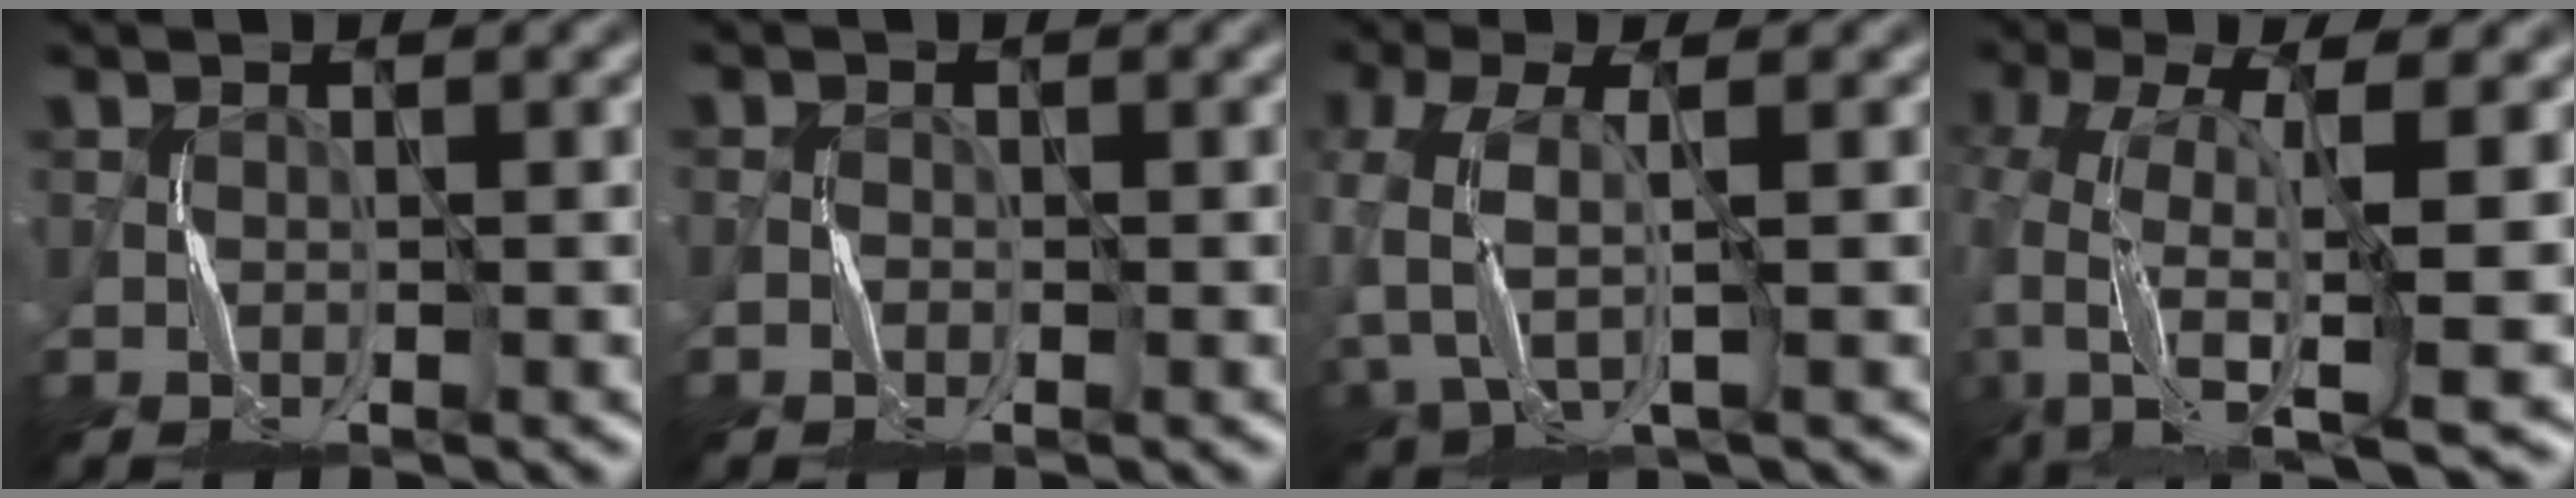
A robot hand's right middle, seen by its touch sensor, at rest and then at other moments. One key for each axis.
{"total": 1.0, "fx": -0.6, "fy": 0.8, "fz": 0.0, "tx": 0.002, "ty": 0.002, "tz": -0.011}
{"total": 4.7, "fx": -1.3, "fy": 2.5, "fz": 3.8, "tx": -0.108, "ty": -0.003, "tz": -0.027}
{"total": 11.2, "fx": -2.9, "fy": 4.0, "fz": 10.0, "tx": -0.201, "ty": -0.004, "tz": -0.047}